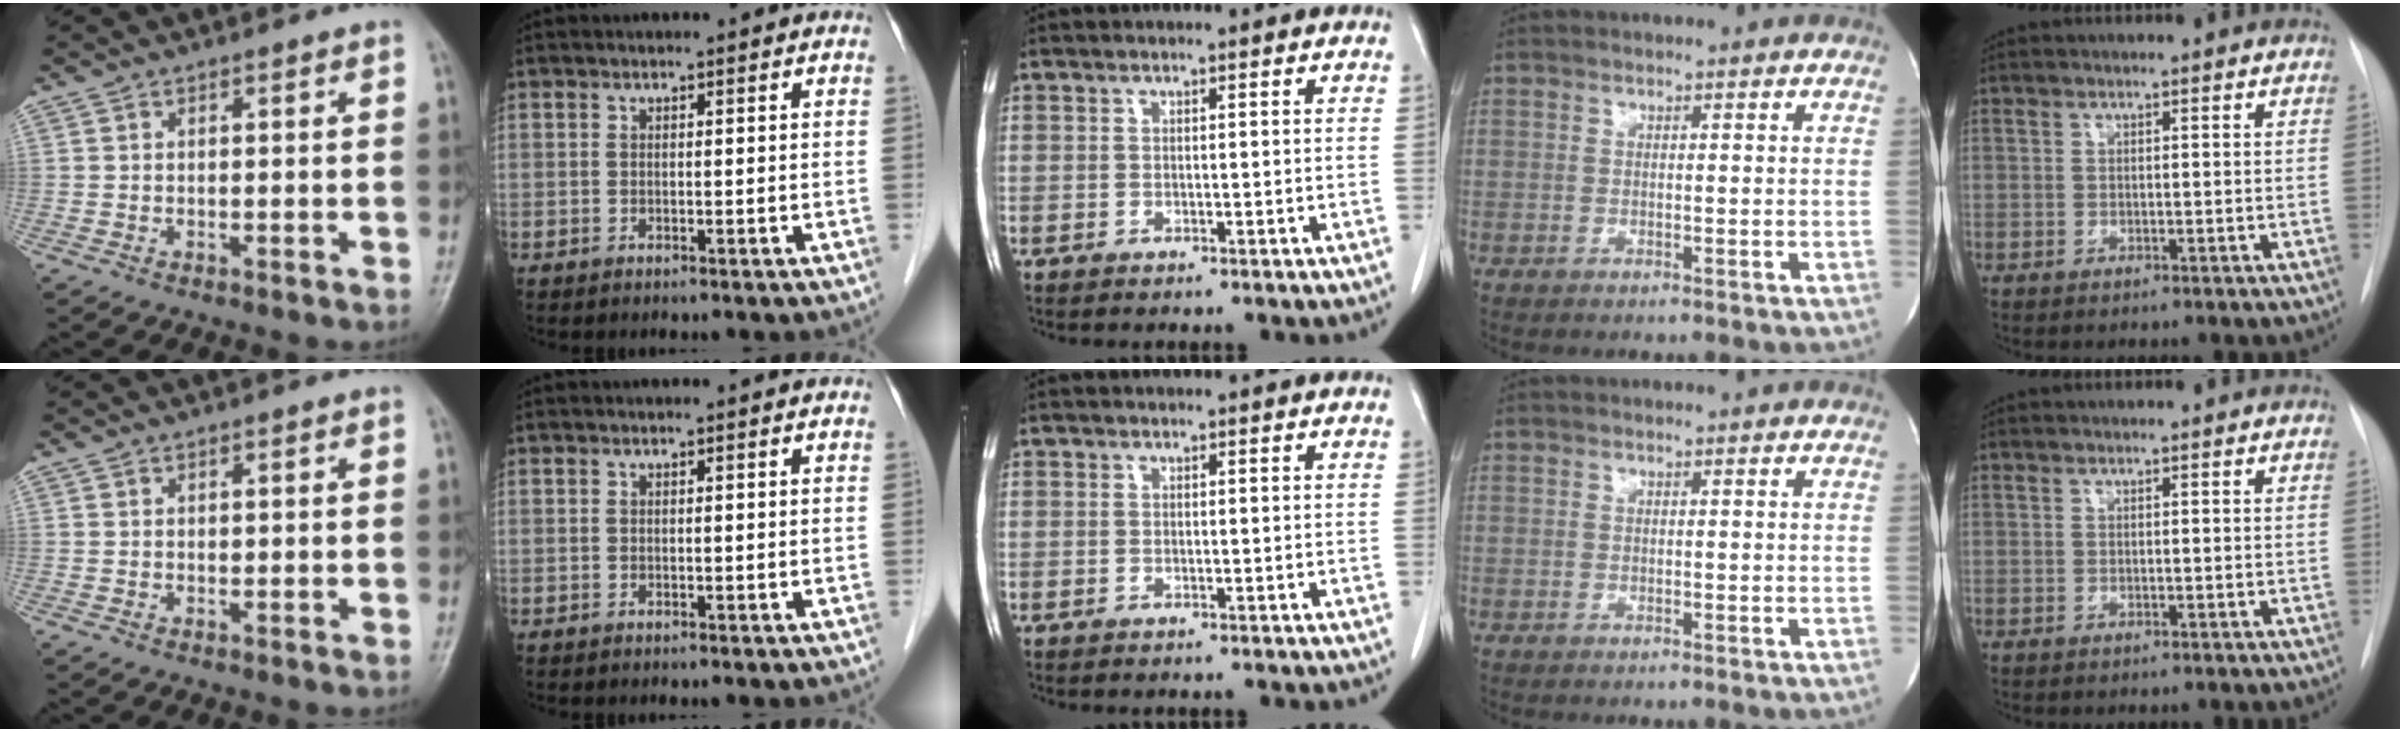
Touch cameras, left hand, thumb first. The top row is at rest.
{"thumb": {"total": 0.6, "force": [0.1, 0.3, 0.4], "torque": [0.000, 0.001, 0.004]}}